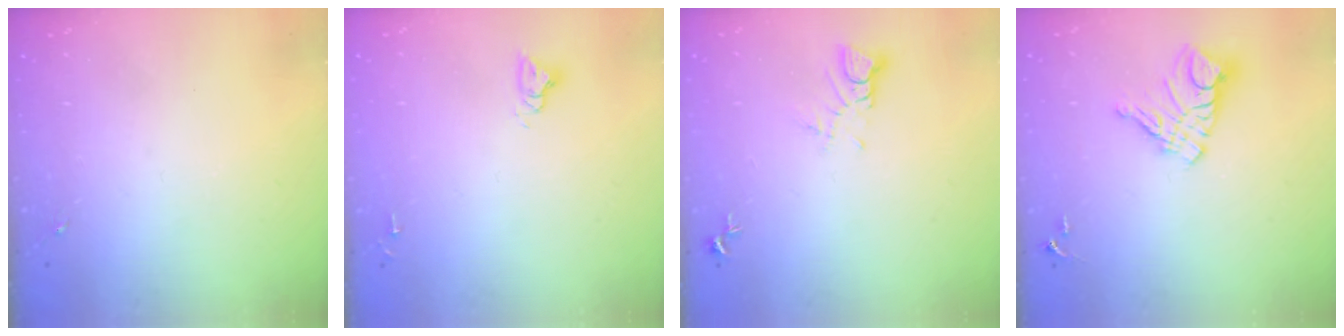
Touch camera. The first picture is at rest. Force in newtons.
{"total": 4.8, "press": 4.8, "slide": 0.3}
{"total": 3.6, "press": 3.6, "slide": 0.2}
{"total": 12.1, "press": 12.0, "slide": 1.1}